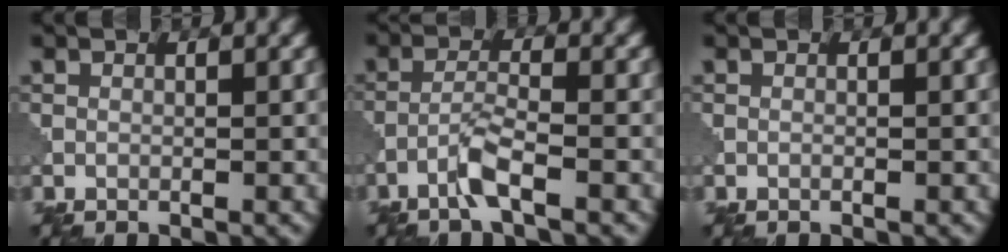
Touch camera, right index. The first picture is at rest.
{"total": 2.8, "force": [-1.8, 0.1, 2.1], "torque": [-0.046, 0.009, -0.043]}
{"total": 0.0}